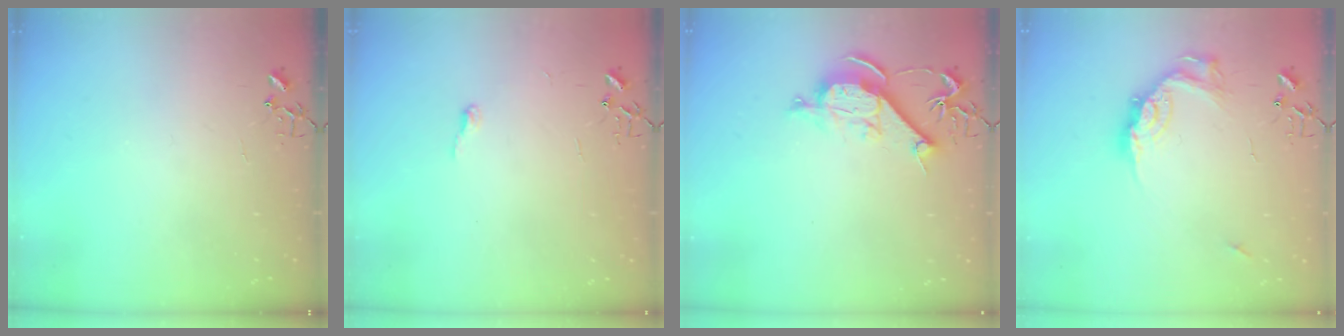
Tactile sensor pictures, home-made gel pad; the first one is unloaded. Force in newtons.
{"total": 4.4, "press": 4.4, "slide": 0.4}
{"total": 10.4, "press": 10.4, "slide": 1.2}
{"total": 14.5, "press": 14.5, "slide": 1.2}